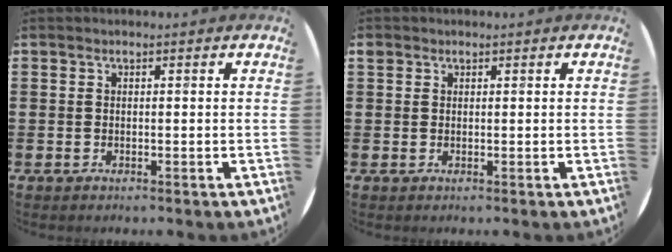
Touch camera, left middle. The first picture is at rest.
{"total": 0.7, "force": [0.5, 0.4, 0.0], "torque": [0.001, 0.003, 0.011]}